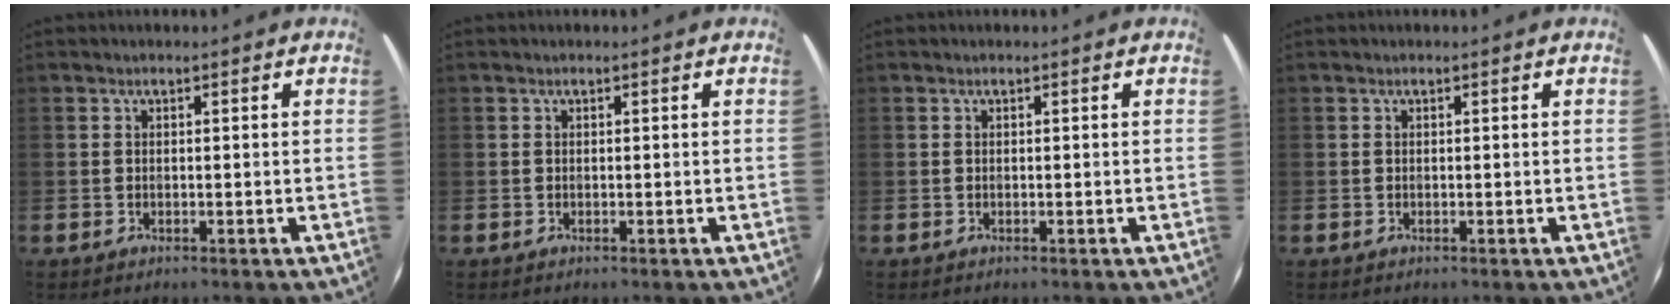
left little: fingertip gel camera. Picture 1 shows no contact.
{"total": 0.0}
{"total": 0.0}
{"total": 0.0}